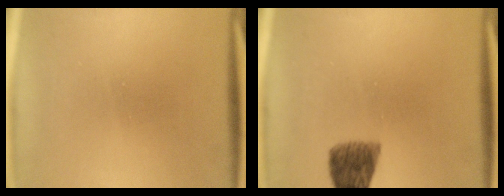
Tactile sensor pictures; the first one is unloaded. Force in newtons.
{"total": 6.4}